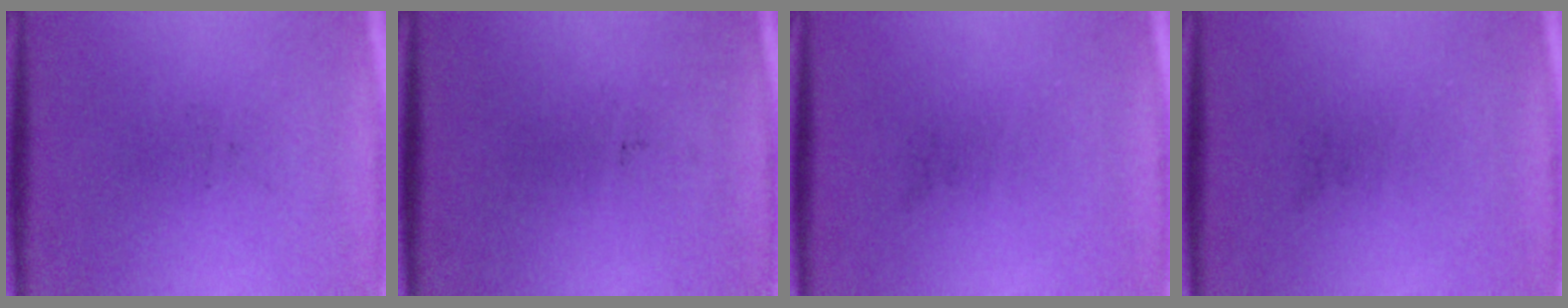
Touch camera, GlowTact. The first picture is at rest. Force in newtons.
{"total": 0.0}
{"total": 0.0}
{"total": 0.0}